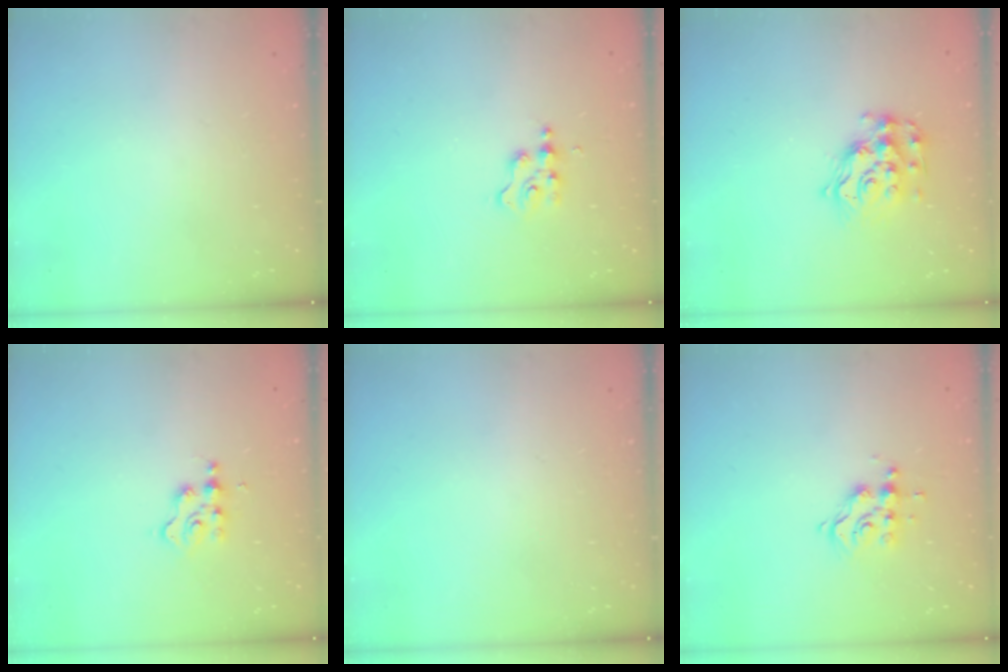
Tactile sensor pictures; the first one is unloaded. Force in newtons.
{"total": 2.9, "press": 2.9, "slide": 0.4}
{"total": 13.7, "press": 13.7, "slide": 0.9}
{"total": 2.7, "press": 2.6, "slide": 0.4}
{"total": 0.0}
{"total": 8.9, "press": 8.8, "slide": 0.8}